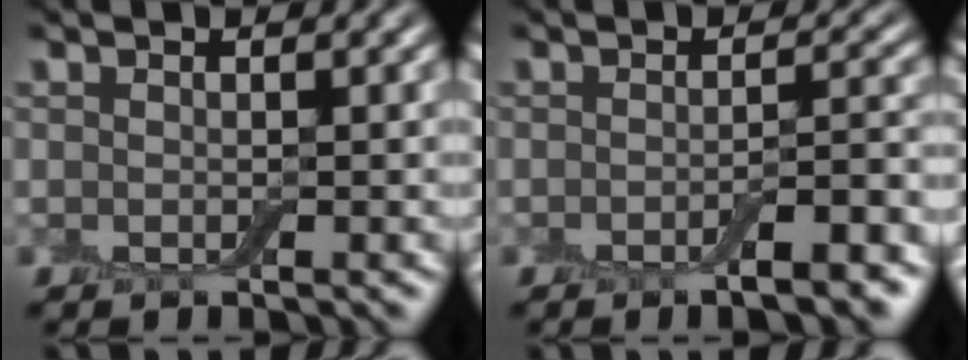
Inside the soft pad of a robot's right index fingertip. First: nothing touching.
{"total": 4.1, "force": [-2.1, 0.9, 3.4], "torque": [-0.048, 0.002, -0.034]}